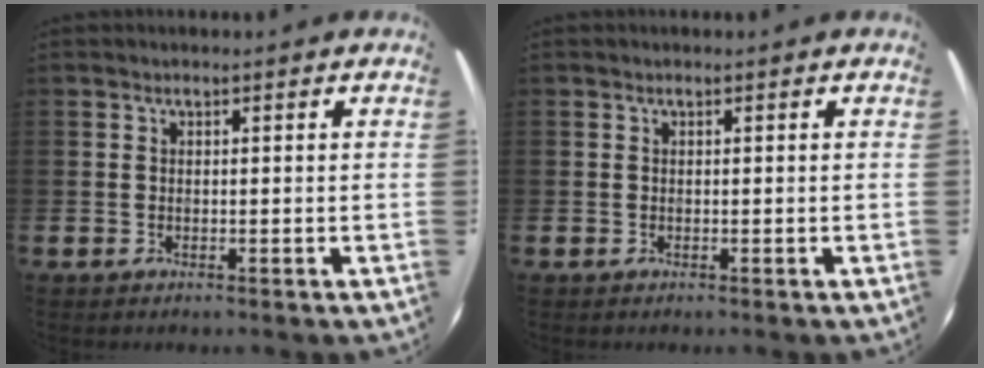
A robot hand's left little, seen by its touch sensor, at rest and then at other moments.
{"total": 0.0}